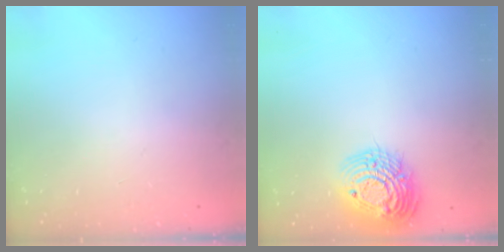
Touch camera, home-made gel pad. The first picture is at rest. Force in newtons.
{"total": 16.4, "press": 16.3, "slide": 1.5}